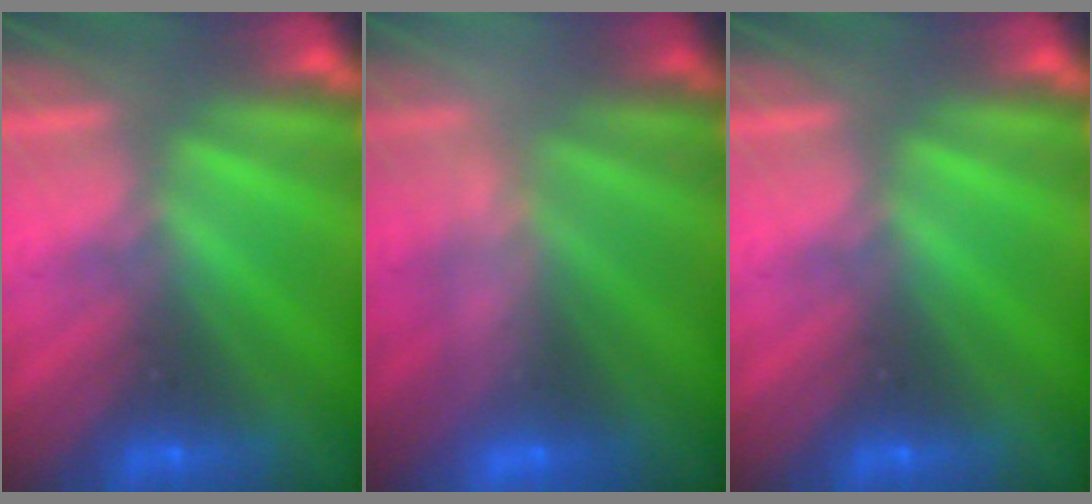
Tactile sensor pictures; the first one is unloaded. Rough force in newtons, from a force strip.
{"total": 2.4}
{"total": 0.0}